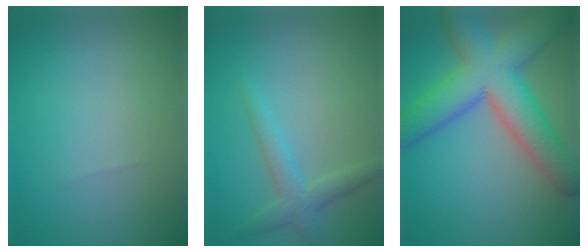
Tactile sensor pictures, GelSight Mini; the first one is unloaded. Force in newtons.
{"total": 2.4, "press": 2.4, "slide": 0.1}
{"total": 9.2, "press": 9.2, "slide": 0.2}